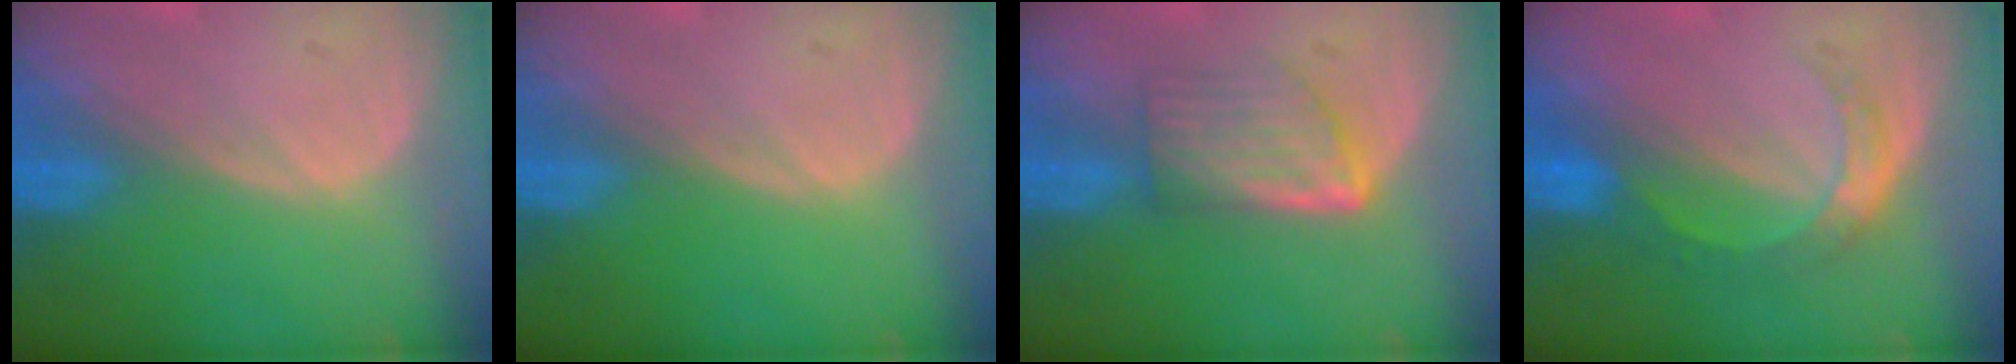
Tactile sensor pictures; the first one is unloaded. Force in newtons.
{"total": 0.0}
{"total": 5.8, "press": 5.3, "slide": 2.3}
{"total": 5.4, "press": 4.8, "slide": 2.5}